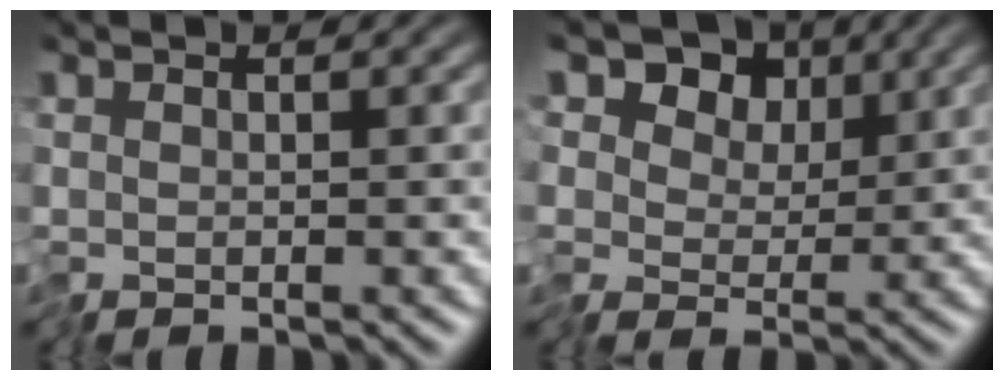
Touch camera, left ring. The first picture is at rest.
{"total": 8.7, "force": [3.2, 6.8, 4.5], "torque": [-0.064, 0.031, 0.016]}